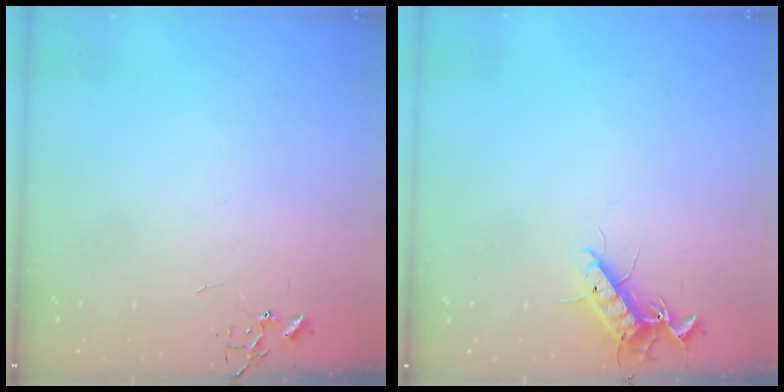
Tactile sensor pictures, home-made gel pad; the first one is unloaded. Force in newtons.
{"total": 11.0, "press": 10.9, "slide": 1.9}